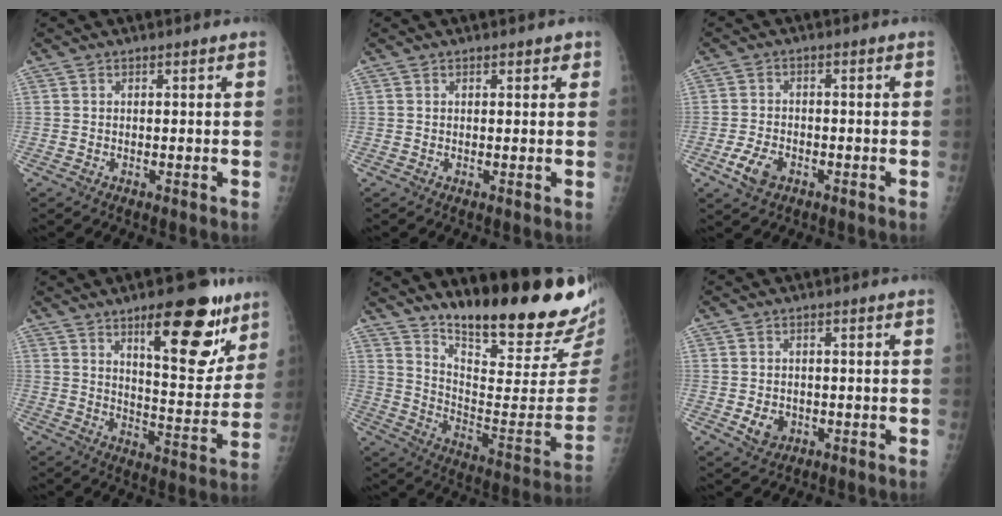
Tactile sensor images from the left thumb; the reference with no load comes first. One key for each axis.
{"total": 1.8, "fx": 1.0, "fy": 0.9, "fz": 1.3, "tx": -0.008, "ty": -0.002, "tz": 0.010}
{"total": 5.1, "fx": -2.5, "fy": 3.2, "fz": 3.1, "tx": -0.061, "ty": 0.010, "tz": -0.044}
{"total": 18.7, "fx": 10.7, "fy": 6.5, "fz": 13.9, "tx": -0.144, "ty": -0.061, "tz": 0.157}
{"total": 24.8, "fx": 20.0, "fy": 3.8, "fz": 14.2, "tx": -0.190, "ty": -0.145, "tz": 0.298}
{"total": 3.9, "fx": -0.9, "fy": 3.1, "fz": 2.0, "tx": -0.022, "ty": 0.002, "tz": -0.007}